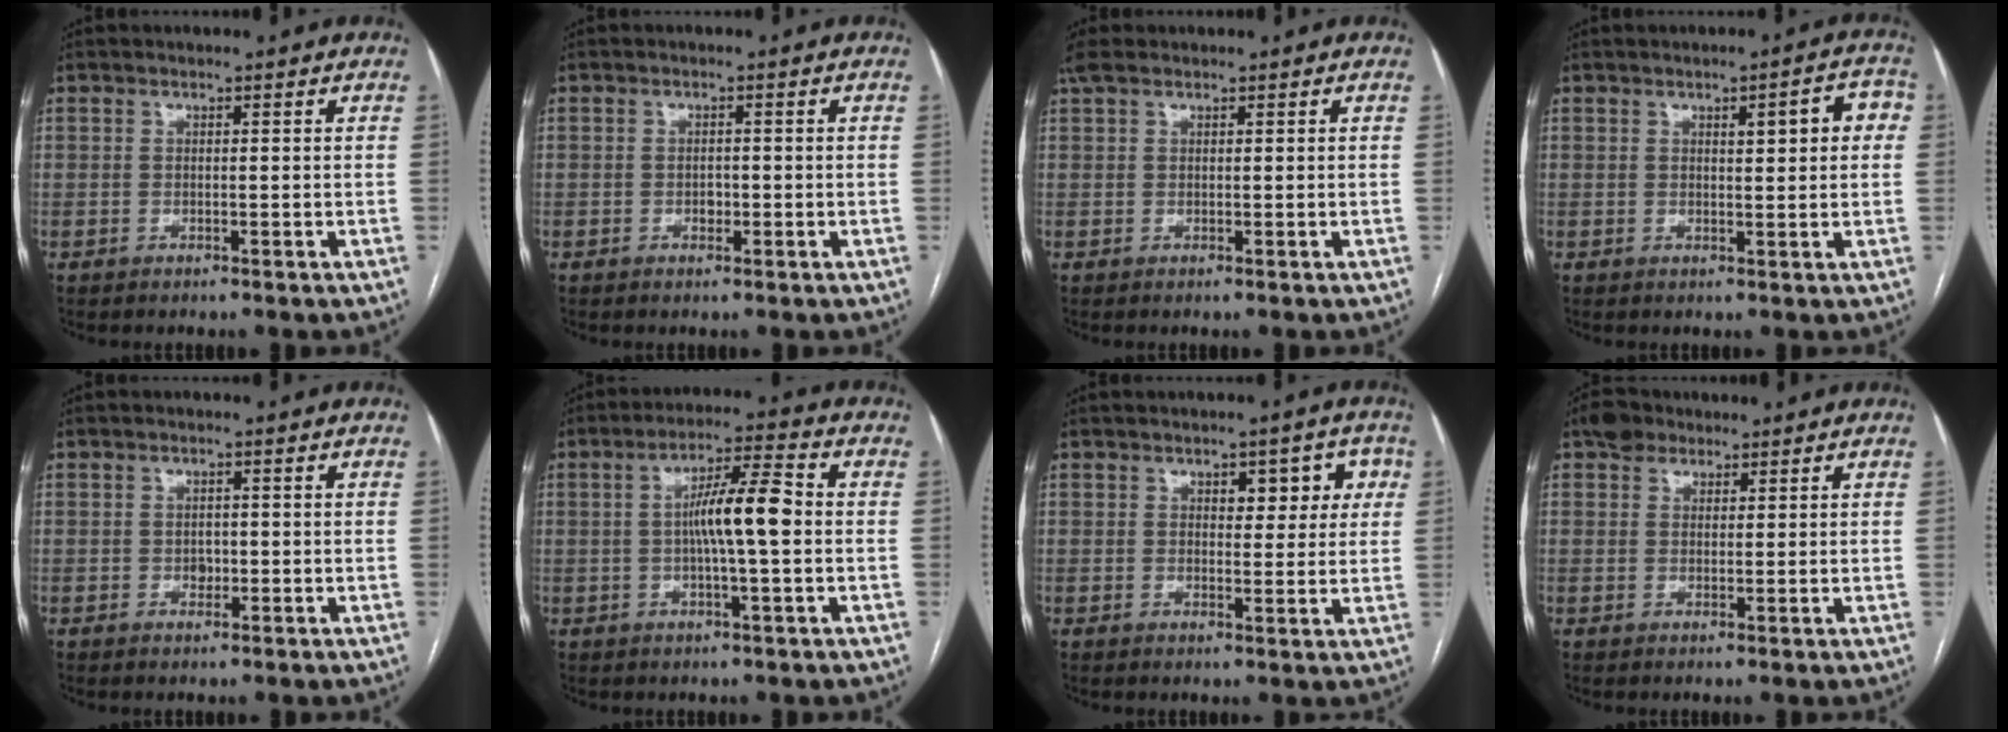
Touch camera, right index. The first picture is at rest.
{"total": 1.2, "force": [-0.4, 0.9, 0.8], "torque": [-0.012, 0.004, -0.002]}
{"total": 2.4, "force": [1.7, 0.9, 1.4], "torque": [-0.036, 0.023, 0.035]}
{"total": 5.4, "force": [1.4, 1.3, 5.0], "torque": [-0.060, 0.014, 0.015]}
{"total": 1.4, "force": [-0.3, 1.1, 0.8], "torque": [-0.012, 0.004, 0.000]}
{"total": 8.6, "force": [-0.1, 0.8, 8.6], "torque": [-0.153, 0.015, -0.007]}
{"total": 5.8, "force": [2.1, 3.0, 4.5], "torque": [-0.041, 0.015, 0.025]}
{"total": 3.4, "force": [2.3, 2.3, 0.9], "torque": [-0.016, 0.011, 0.039]}